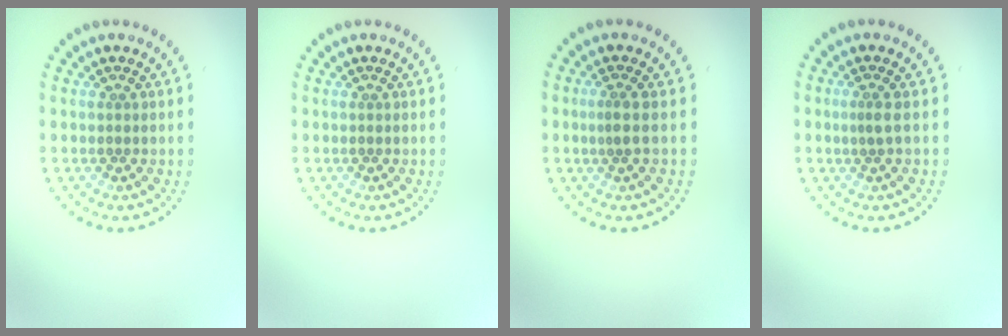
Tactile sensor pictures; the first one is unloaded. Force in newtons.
{"total": 0.0}
{"total": 1.1, "press": 0.8, "slide": 0.8}
{"total": 0.8, "press": 0.4, "slide": 0.6}